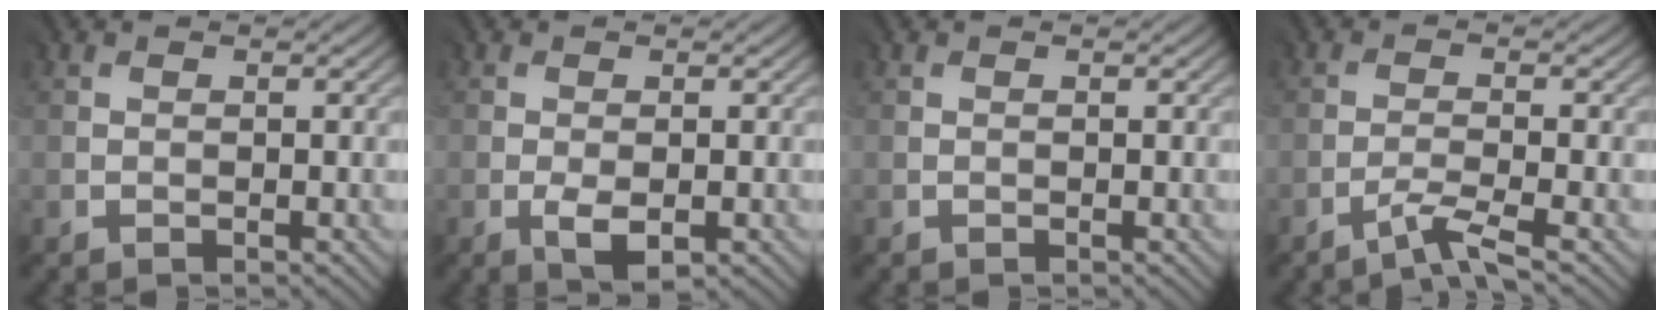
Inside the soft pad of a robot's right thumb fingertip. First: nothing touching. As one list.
[{"total": 2.6, "force": [-1.1, 1.1, 2.0], "torque": [-0.048, -0.006, -0.017]}, {"total": 0.0}, {"total": 2.8, "force": [-2.3, -0.5, 1.4], "torque": [-0.030, -0.001, -0.057]}]